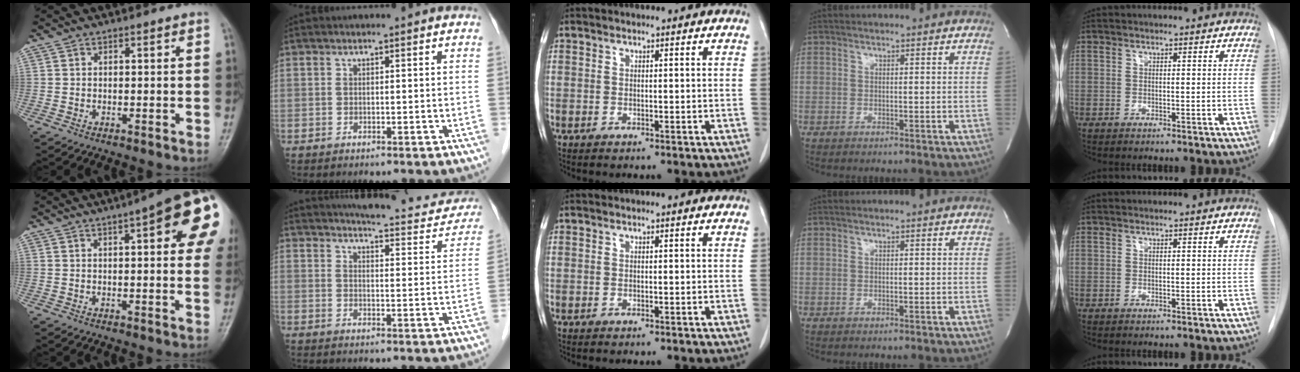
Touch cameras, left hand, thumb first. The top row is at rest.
{"thumb": {"total": 15.8, "force": [5.7, 4.3, 14.1], "torque": [-0.169, 0.003, 0.063]}, "index": {"total": 14.8, "force": [13.7, 3.0, 4.5], "torque": [-0.038, -0.025, 0.150]}}